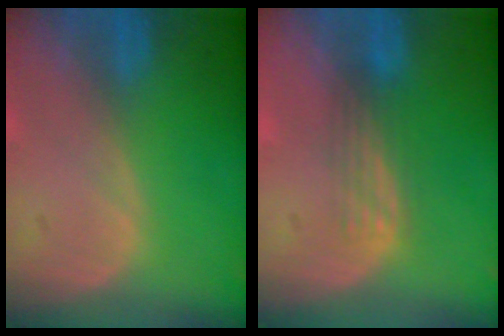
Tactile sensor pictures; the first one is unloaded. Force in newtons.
{"total": 2.9, "press": 2.6, "slide": 1.3}